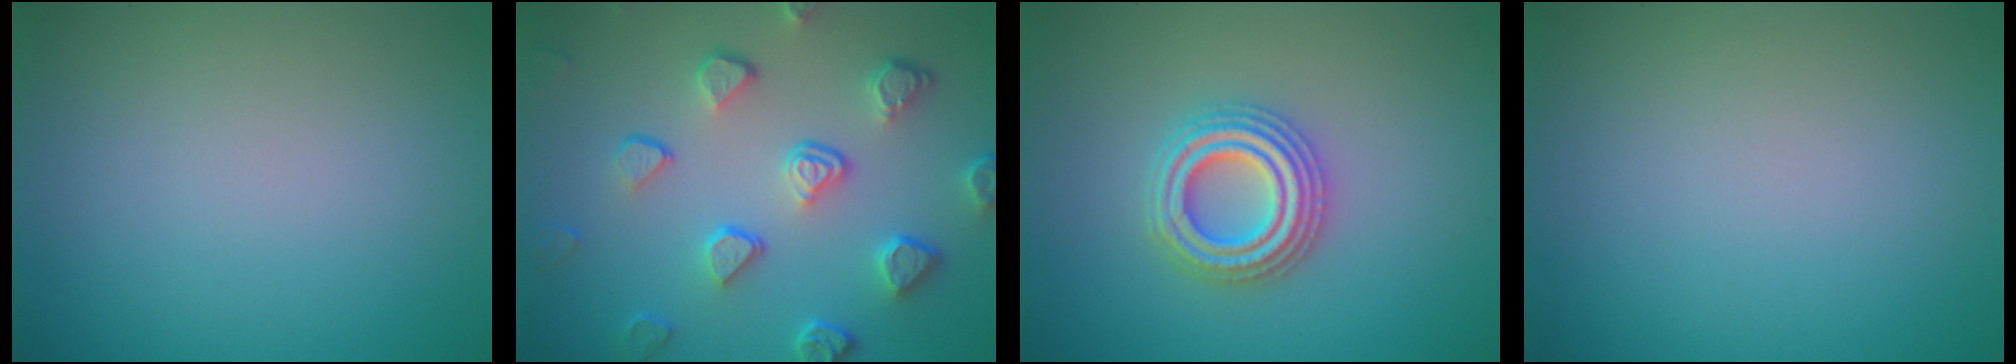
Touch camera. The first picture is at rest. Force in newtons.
{"total": 5.3, "press": 4.1, "slide": 3.3}
{"total": 4.3, "press": 4.2, "slide": 0.7}
{"total": 0.0}